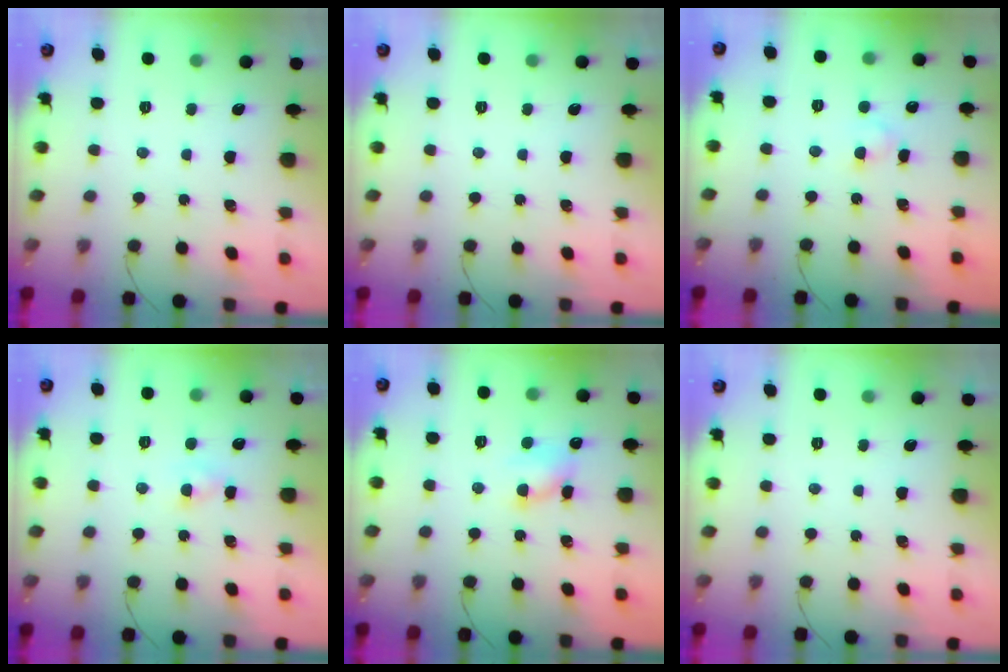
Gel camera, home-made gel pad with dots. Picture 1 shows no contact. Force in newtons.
{"total": 0.0}
{"total": 2.7, "press": 2.4, "slide": 1.2}
{"total": 1.9, "press": 1.7, "slide": 0.9}
{"total": 6.0, "press": 5.9, "slide": 0.8}
{"total": 0.0}